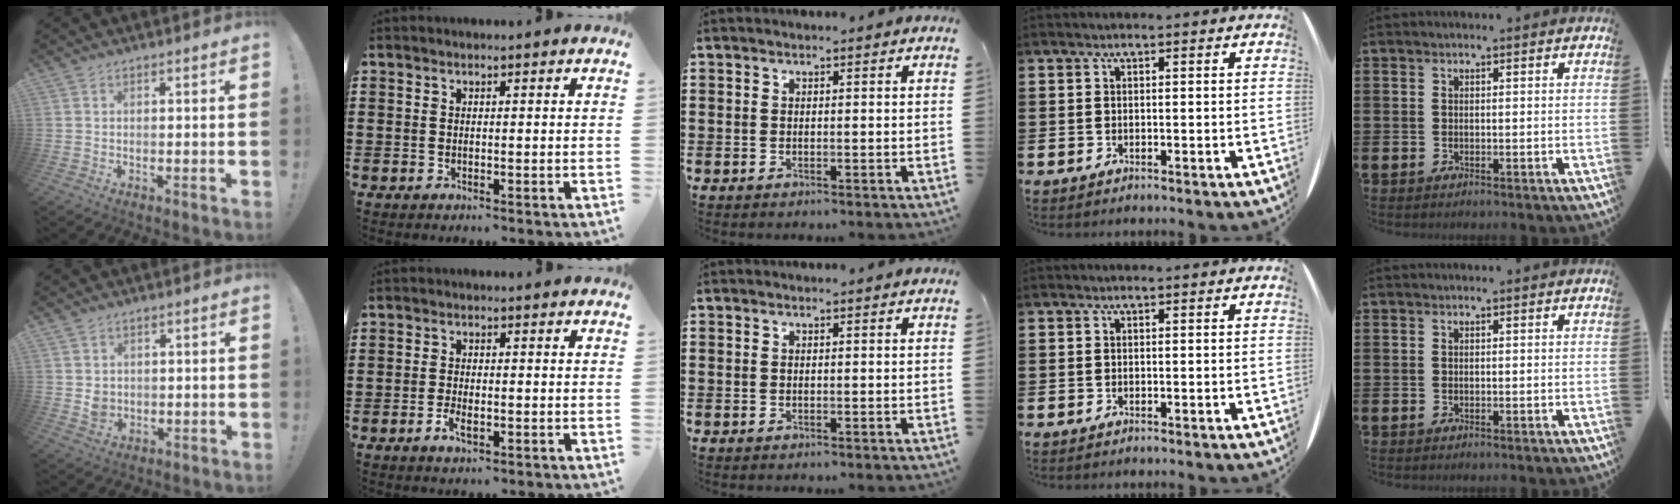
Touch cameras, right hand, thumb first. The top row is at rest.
{"thumb": {"total": 3.9, "force": [1.0, 3.5, 1.4], "torque": [-0.007, -0.005, 0.019]}, "index": {"total": 2.5, "force": [-0.9, 1.0, 2.1], "torque": [-0.047, -0.001, -0.020]}}